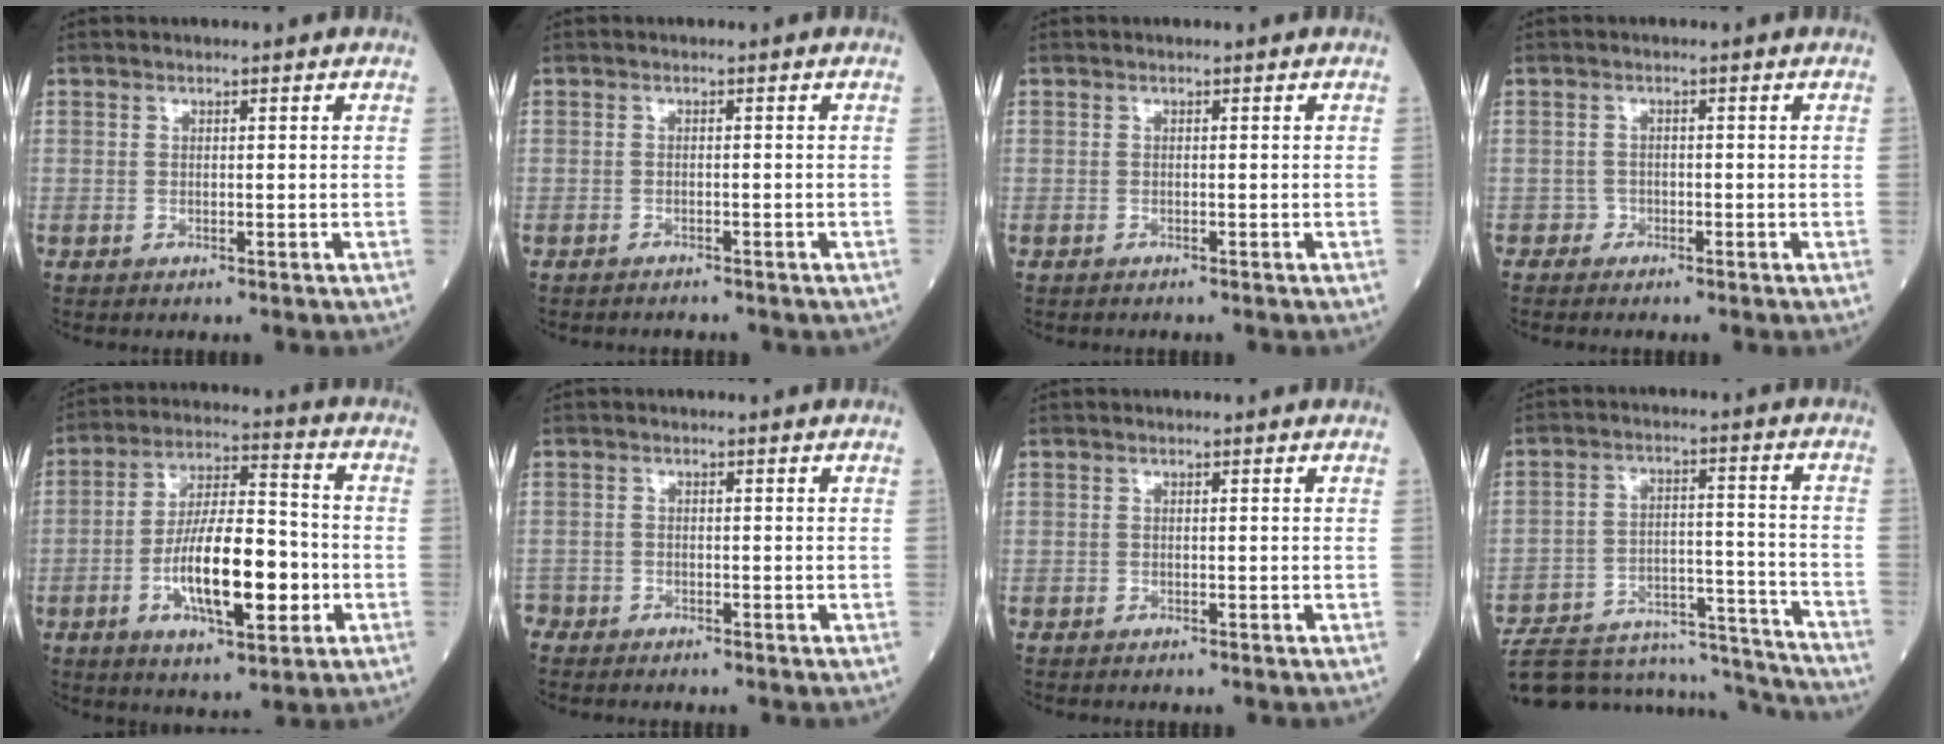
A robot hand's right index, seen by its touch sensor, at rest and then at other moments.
{"total": 4.0, "force": [-3.3, 1.6, 1.4], "torque": [-0.030, -0.006, -0.038]}
{"total": 1.1, "force": [-0.8, 0.6, 0.4], "torque": [-0.017, -0.002, -0.010]}
{"total": 1.6, "force": [-1.2, 1.1, -0.2], "torque": [-0.007, 0.004, -0.025]}
{"total": 15.2, "force": [-4.1, 4.6, 13.9], "torque": [-0.256, 0.007, -0.067]}
{"total": 4.6, "force": [-3.7, 2.5, 1.0], "torque": [-0.028, -0.005, -0.065]}
{"total": 0.9, "force": [-0.6, 0.5, 0.4], "torque": [-0.017, 0.000, -0.009]}
{"total": 23.9, "force": [-22.3, 4.2, 7.4], "torque": [-0.111, 0.015, -0.329]}